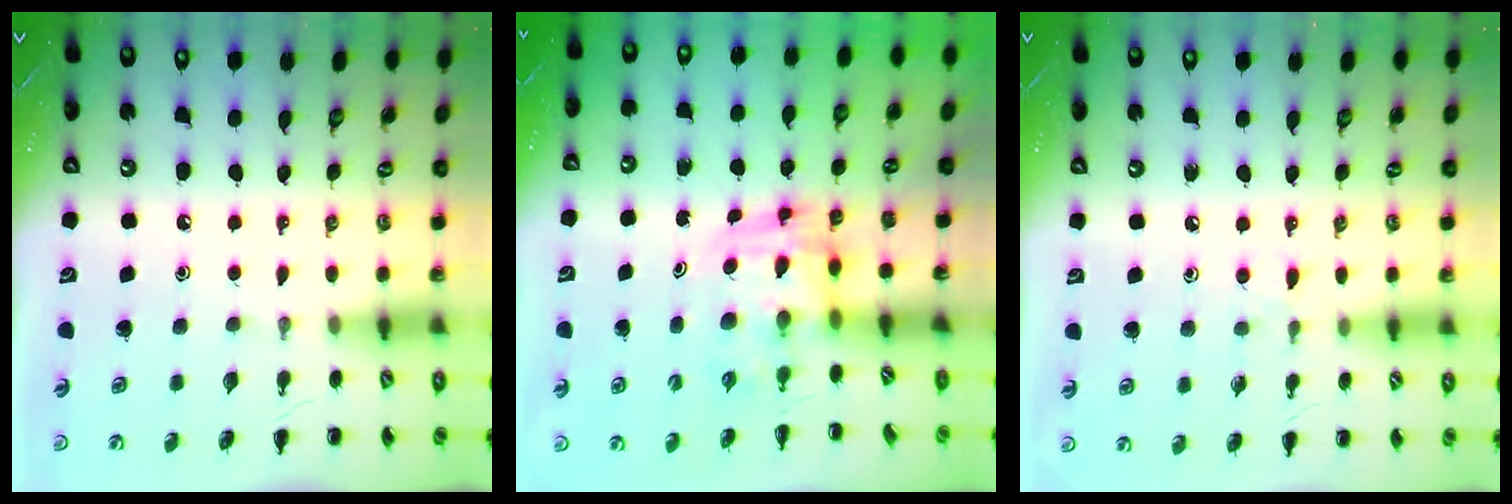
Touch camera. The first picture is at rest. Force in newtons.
{"total": 3.5, "press": 3.5, "slide": 0.6}
{"total": 5.5, "press": 5.1, "slide": 2.0}